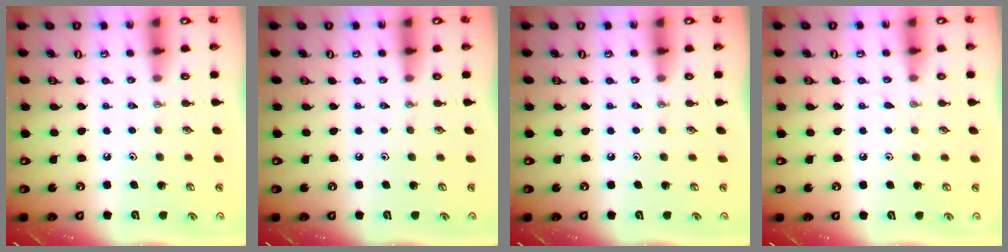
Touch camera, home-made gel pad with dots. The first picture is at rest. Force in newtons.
{"total": 0.0}
{"total": 0.0}
{"total": 3.4, "press": 3.4, "slide": 0.5}